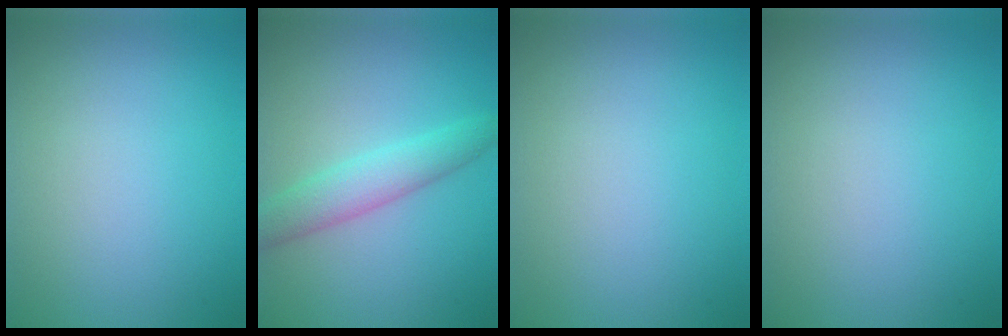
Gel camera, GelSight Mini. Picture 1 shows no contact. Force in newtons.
{"total": 3.6, "press": 3.6, "slide": 0.3}
{"total": 0.0}
{"total": 0.0}